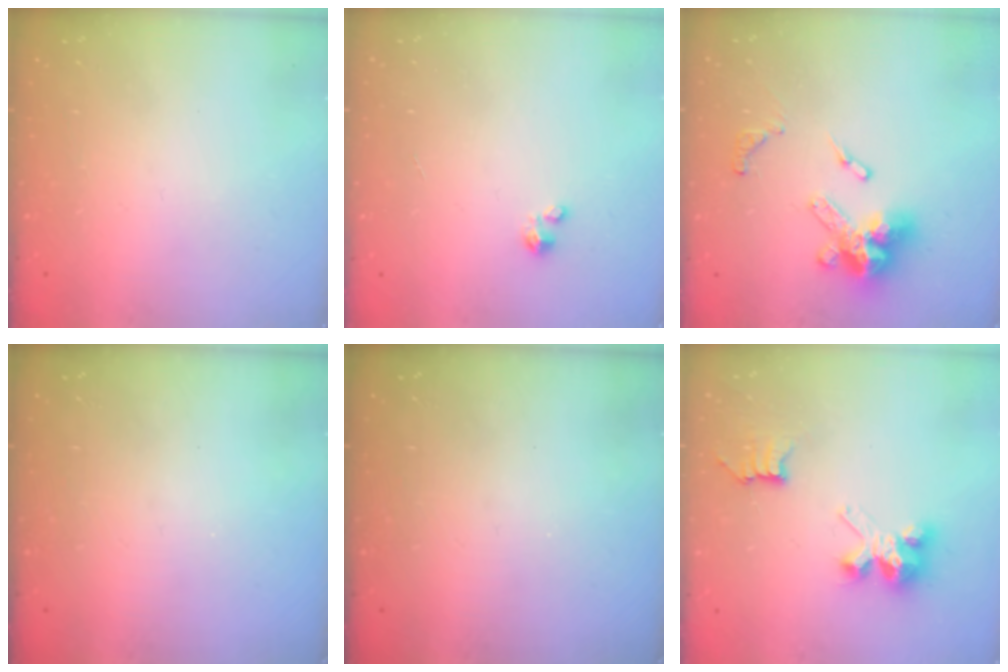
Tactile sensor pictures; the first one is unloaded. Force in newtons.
{"total": 1.2, "press": 1.1, "slide": 0.1}
{"total": 13.7, "press": 13.6, "slide": 1.5}
{"total": 0.0}
{"total": 0.0}
{"total": 6.7, "press": 6.7, "slide": 0.1}